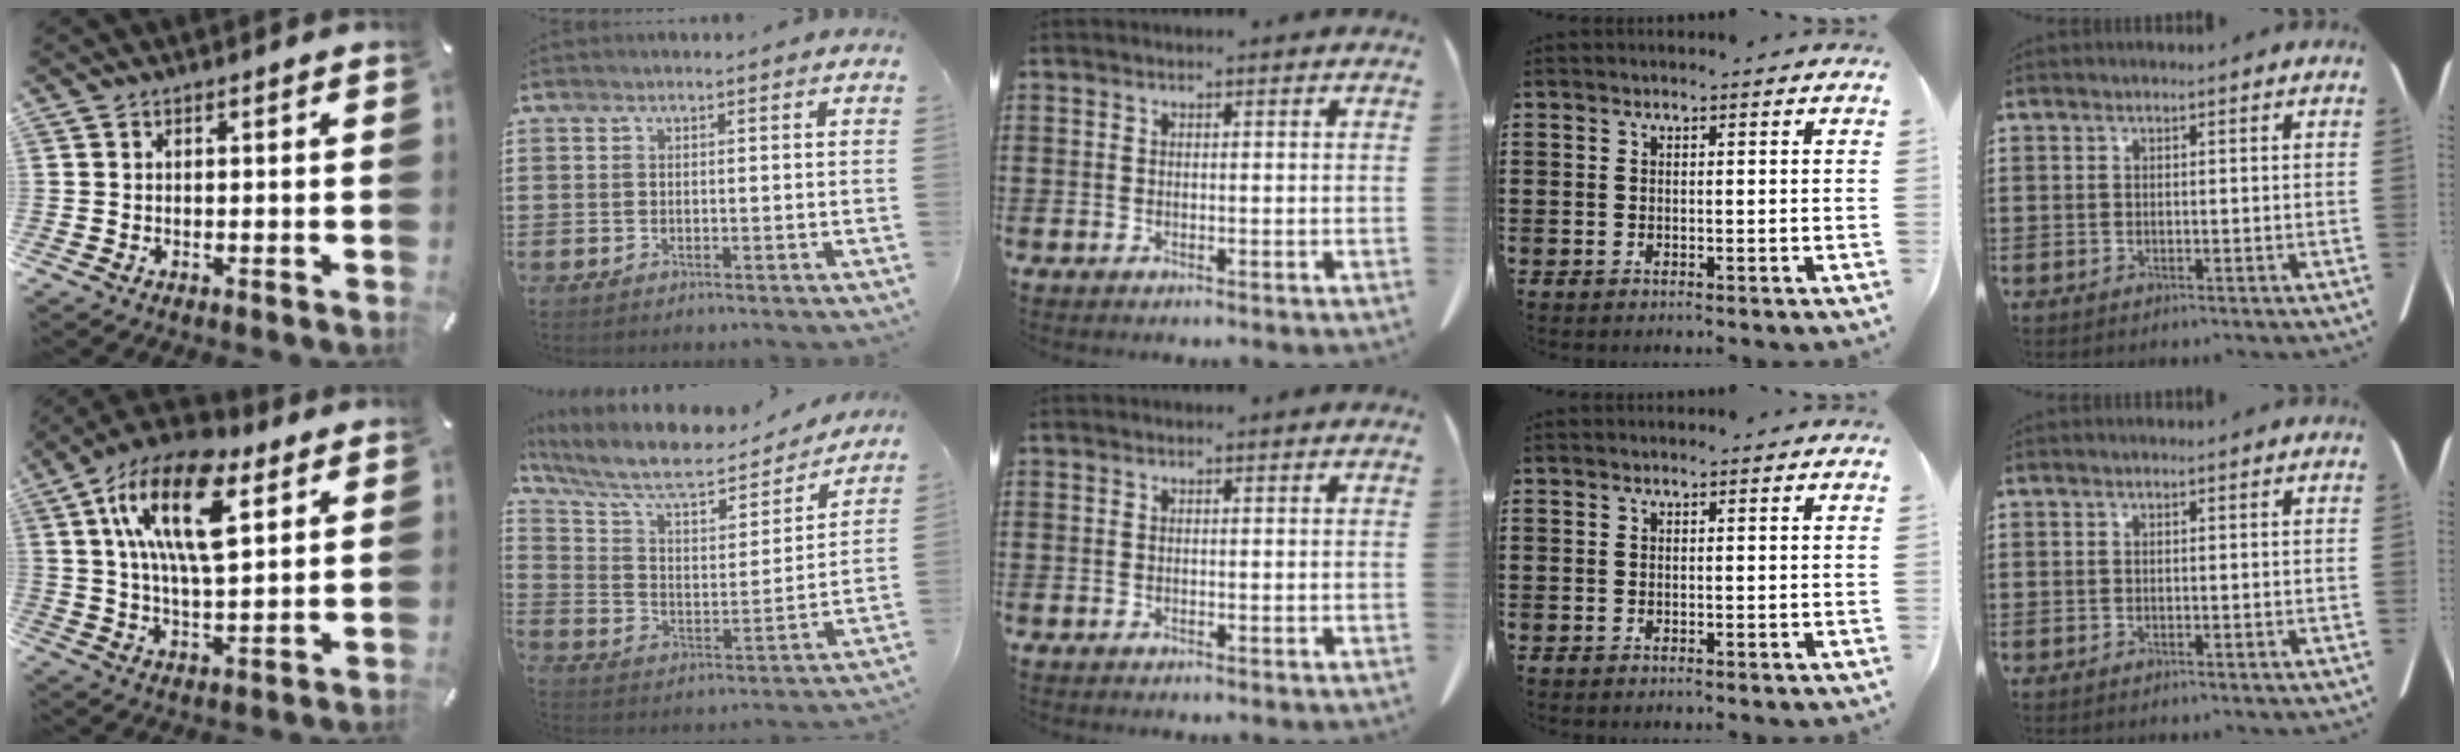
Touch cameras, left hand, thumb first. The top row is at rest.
{"thumb": {"total": 20.1, "force": [9.4, 9.3, 15.1], "torque": [-0.309, -0.023, 0.154]}, "index": {"total": 10.3, "force": [8.8, 2.2, 4.9], "torque": [-0.131, -0.051, 0.153]}}